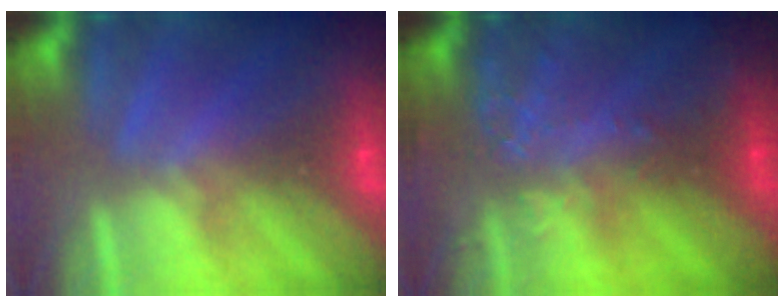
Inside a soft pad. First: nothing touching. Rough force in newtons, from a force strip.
{"total": 2.9}